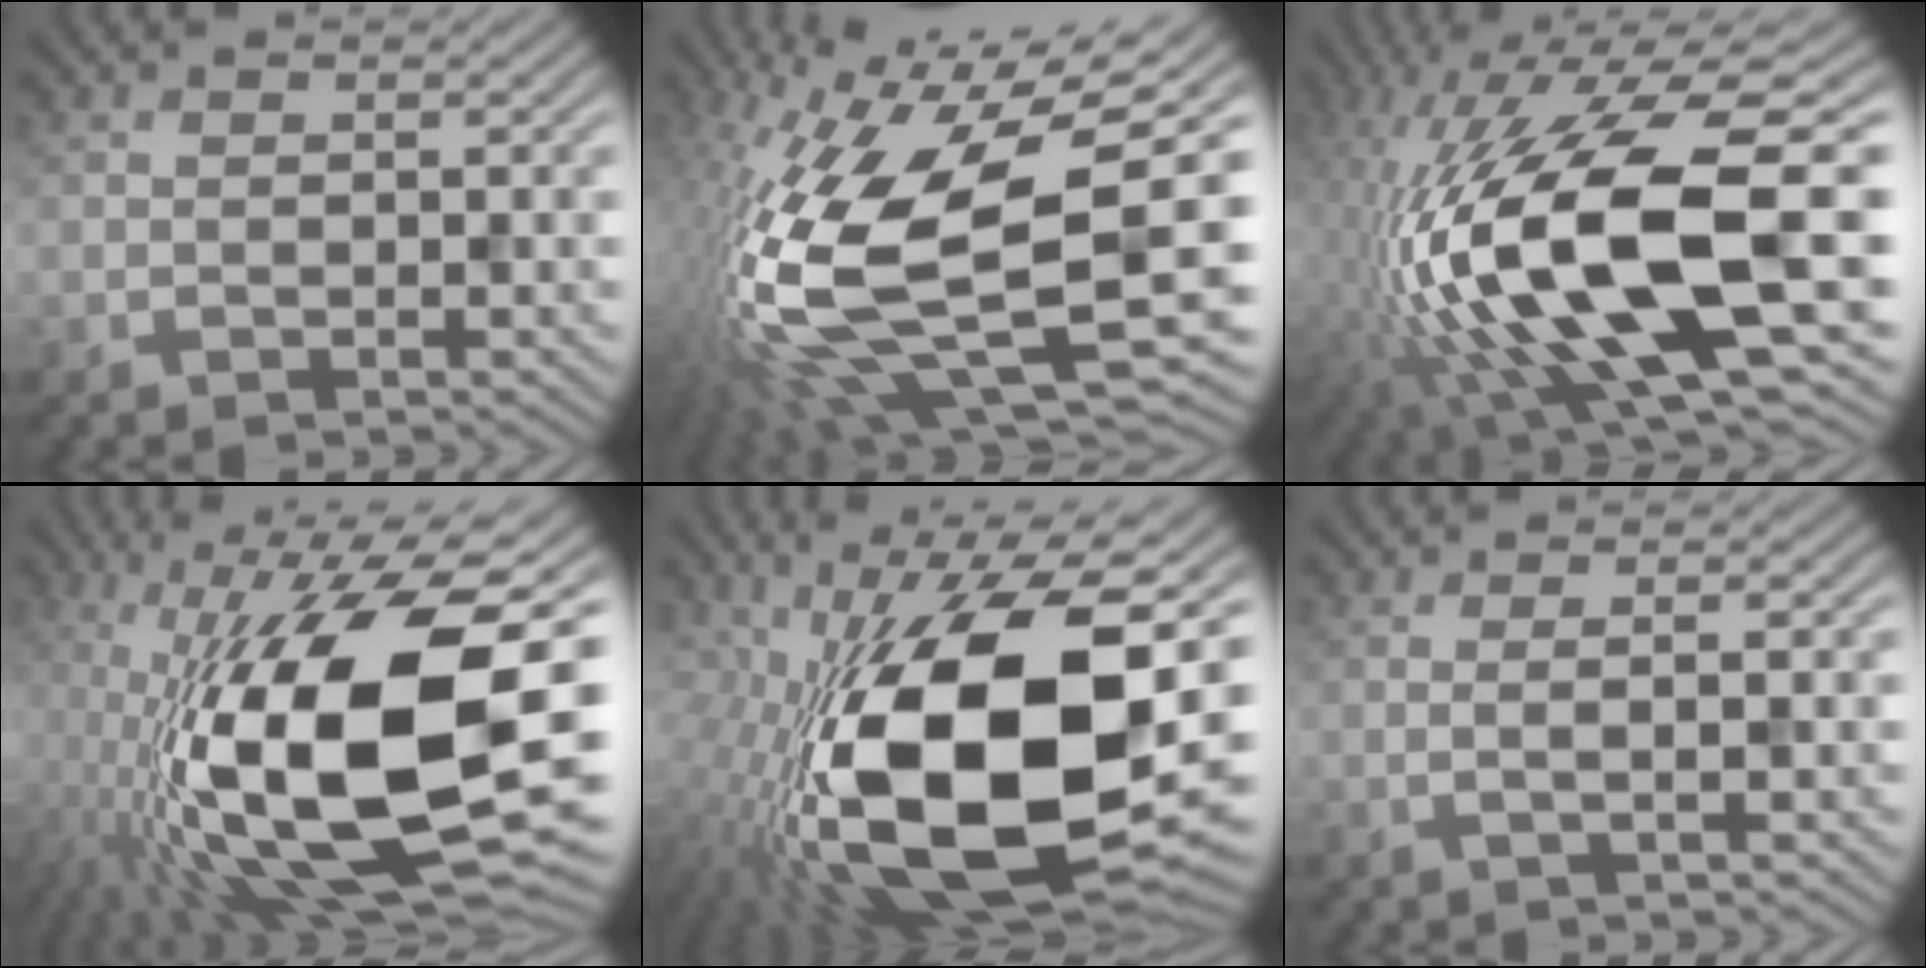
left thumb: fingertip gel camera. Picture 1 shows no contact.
{"total": 19.4, "force": [-2.0, 7.6, 17.7], "torque": [-0.369, -0.024, -0.028]}
{"total": 18.4, "force": [-4.8, 6.6, 16.5], "torque": [-0.327, 0.004, -0.082]}
{"total": 20.1, "force": [-4.6, 8.2, 17.8], "torque": [-0.347, -0.017, -0.075]}
{"total": 21.2, "force": [-4.2, 10.2, 18.1], "torque": [-0.352, -0.023, -0.065]}
{"total": 1.9, "force": [0.1, 0.4, 1.8], "torque": [-0.027, 0.004, -0.008]}